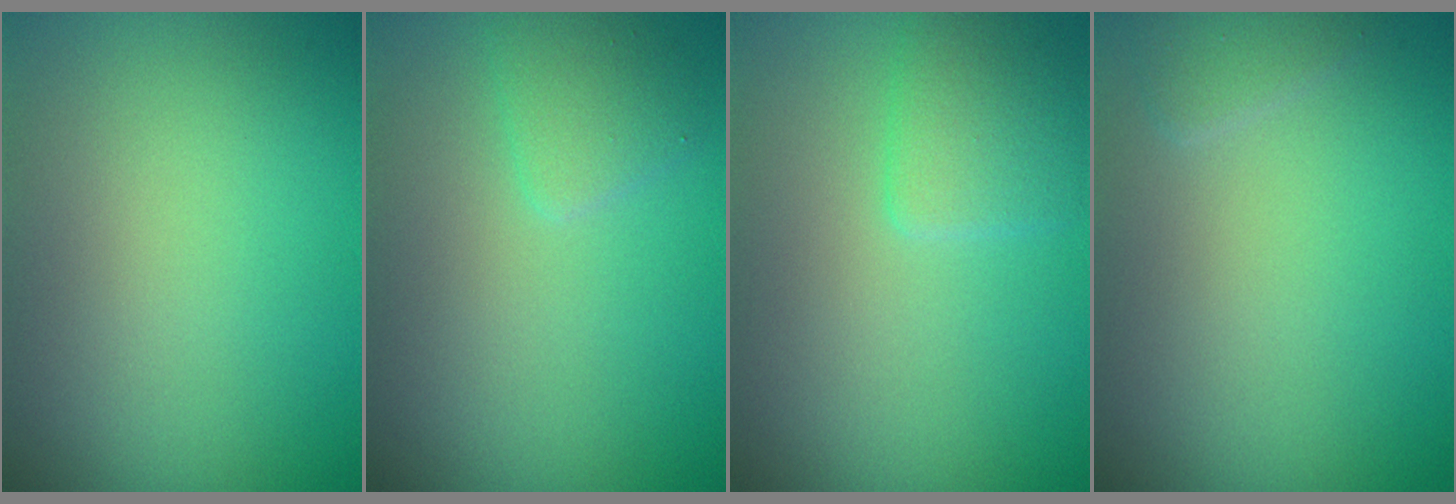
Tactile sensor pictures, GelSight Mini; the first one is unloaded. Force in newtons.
{"total": 1.6, "press": 1.6, "slide": 0.1}
{"total": 2.2, "press": 2.2, "slide": 0.1}
{"total": 1.1, "press": 1.1, "slide": 0.1}